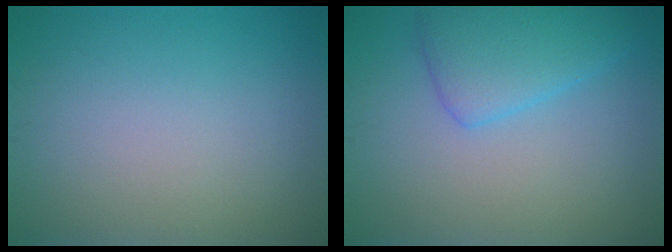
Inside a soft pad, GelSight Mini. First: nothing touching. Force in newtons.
{"total": 4.0, "press": 4.0, "slide": 0.1}